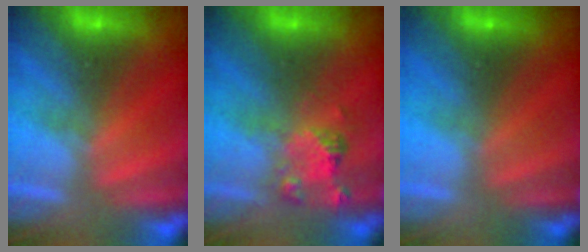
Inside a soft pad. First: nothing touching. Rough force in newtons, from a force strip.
{"total": 2.4}
{"total": 3.3}